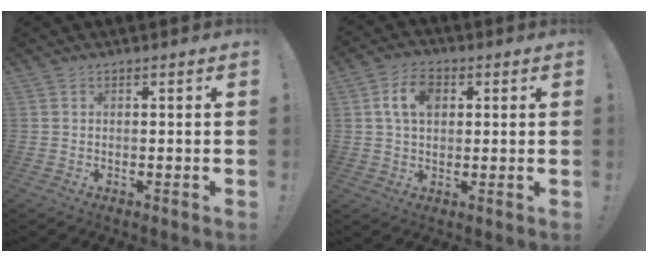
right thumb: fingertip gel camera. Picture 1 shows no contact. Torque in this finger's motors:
{"motor_torque": [1.05, 1.41, 0.38, -0.32, 0.01]}